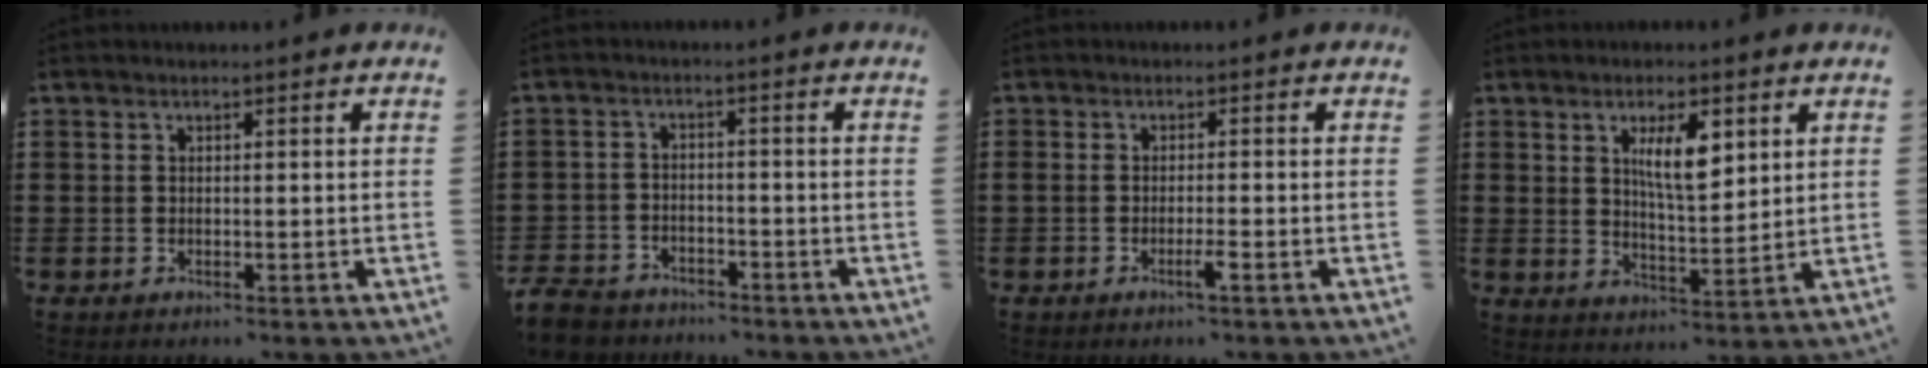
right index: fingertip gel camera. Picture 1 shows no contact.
{"total": 4.8, "force": [-4.5, 1.4, 0.6], "torque": [-0.031, 0.002, -0.097]}
{"total": 2.1, "force": [-1.2, 0.1, 1.8], "torque": [-0.037, -0.003, -0.024]}
{"total": 6.5, "force": [2.7, 2.1, 5.6], "torque": [-0.109, 0.003, 0.043]}